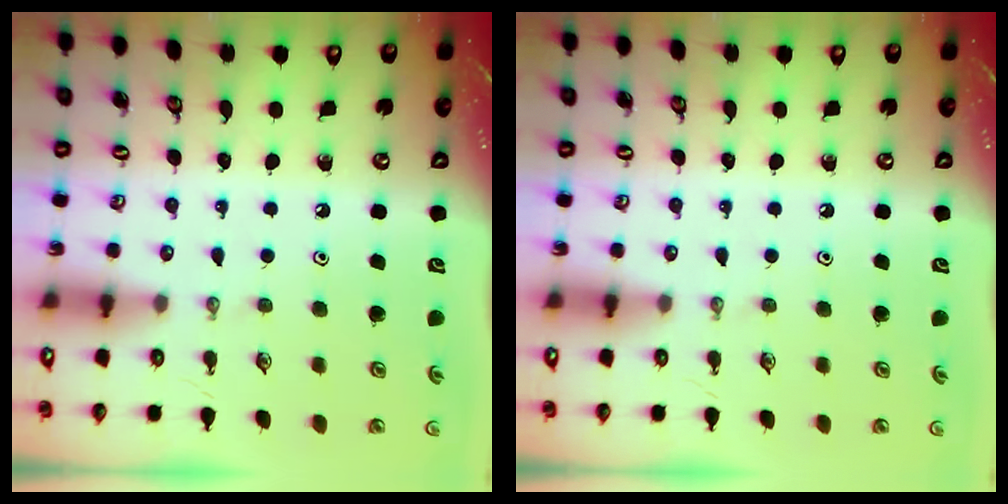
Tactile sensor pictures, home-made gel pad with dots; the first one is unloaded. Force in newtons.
{"total": 0.0}